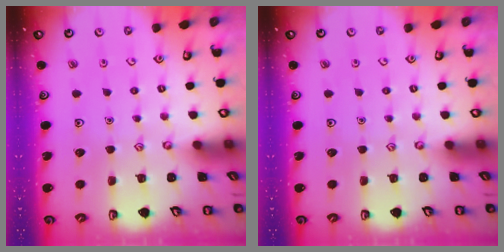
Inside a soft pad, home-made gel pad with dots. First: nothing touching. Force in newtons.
{"total": 0.0}